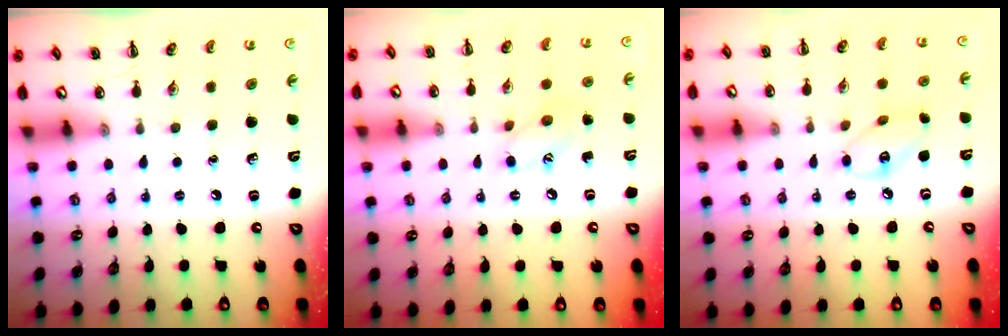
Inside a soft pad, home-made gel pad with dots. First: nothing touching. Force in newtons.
{"total": 8.1, "press": 8.1, "slide": 0.5}
{"total": 6.3, "press": 6.3, "slide": 0.8}